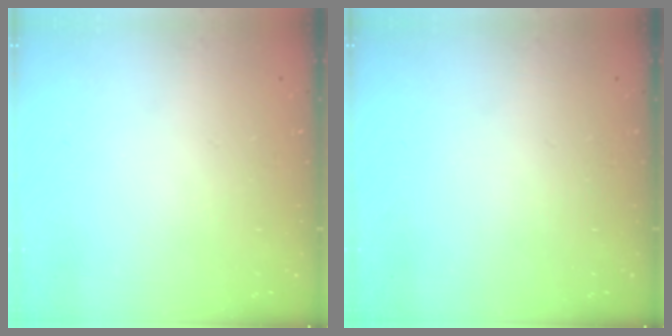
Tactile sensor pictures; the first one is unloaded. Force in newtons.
{"total": 0.0}